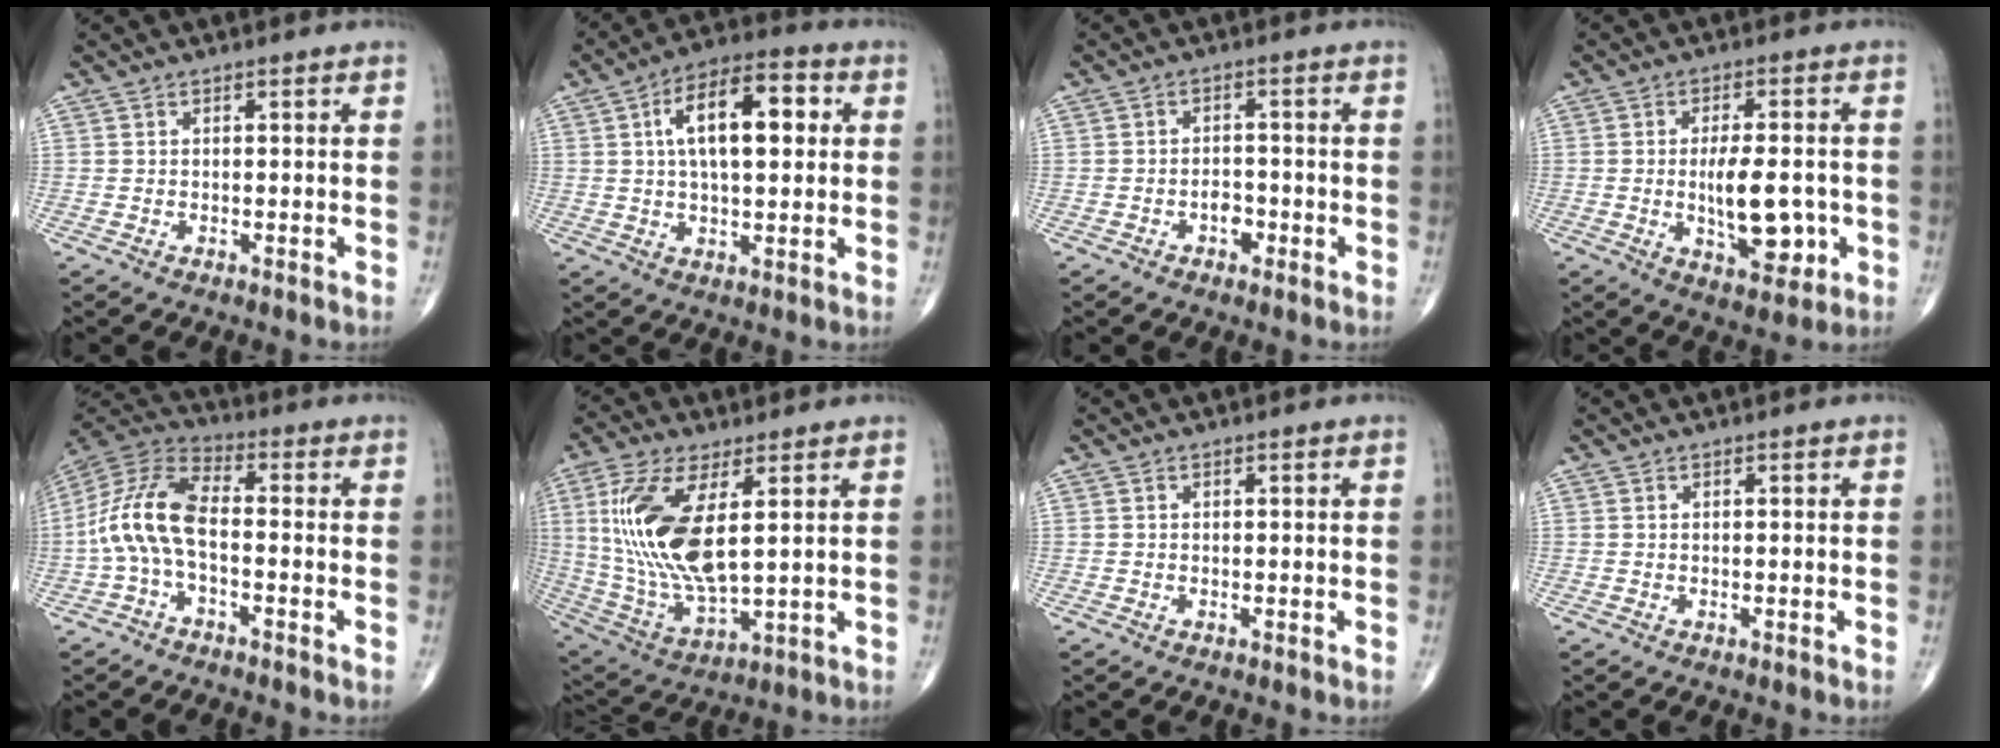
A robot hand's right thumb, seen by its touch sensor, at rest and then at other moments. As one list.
[{"total": 14.2, "force": [3.0, 6.5, 12.3], "torque": [-0.188, 0.017, 0.044]}, {"total": 3.0, "force": [-1.3, 2.0, 1.9], "torque": [-0.016, 0.011, -0.022]}, {"total": 10.8, "force": [-1.6, 4.8, 9.5], "torque": [-0.128, 0.001, -0.016]}, {"total": 11.7, "force": [-1.9, 5.6, 10.1], "torque": [-0.216, 0.037, -0.048]}, {"total": 19.0, "force": [4.0, 7.9, 16.8], "torque": [-0.359, -0.023, 0.085]}, {"total": 0.0}, {"total": 0.0}]